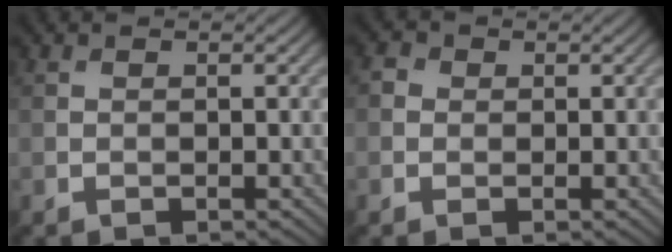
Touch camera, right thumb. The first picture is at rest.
{"total": 1.2, "force": [0.0, 1.1, 0.4], "torque": [-0.008, 0.000, -0.006]}